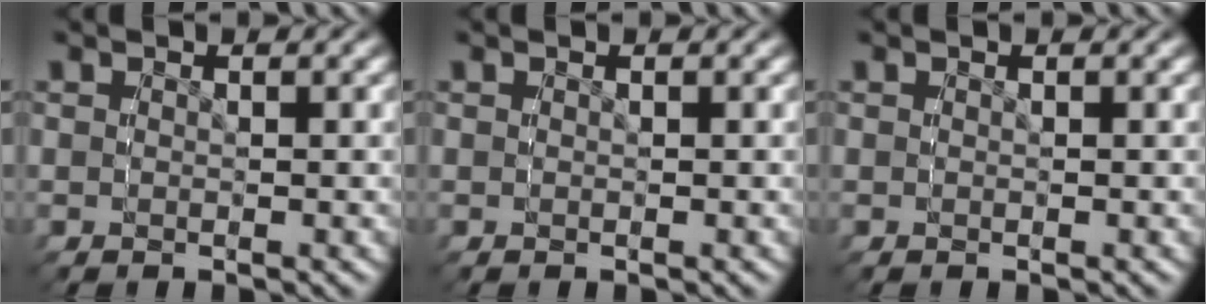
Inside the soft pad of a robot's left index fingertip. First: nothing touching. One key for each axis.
{"total": 0.0}
{"total": 0.0}